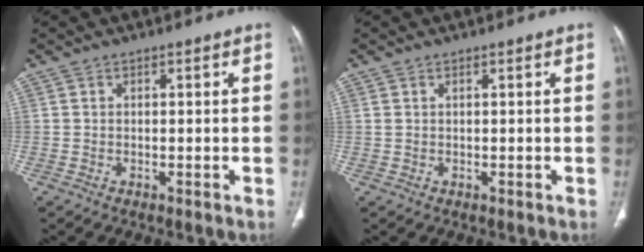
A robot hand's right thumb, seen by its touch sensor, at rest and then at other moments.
{"total": 0.6, "force": [0.3, 0.3, 0.4], "torque": [-0.012, 0.010, 0.010]}